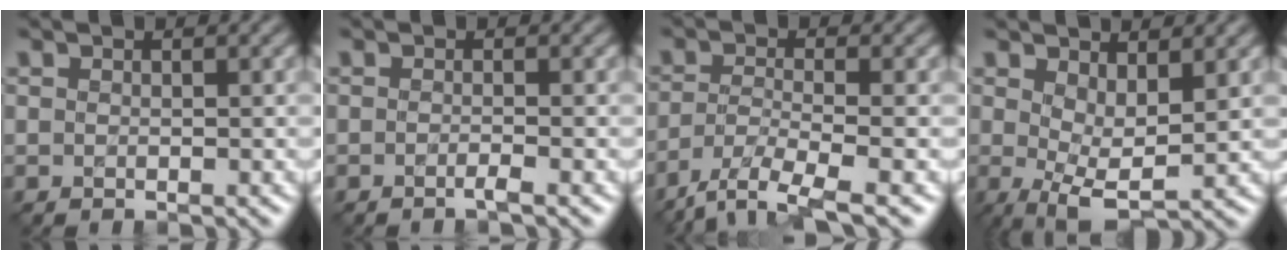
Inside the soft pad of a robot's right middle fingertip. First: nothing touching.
{"total": 1.0, "force": [-0.6, 0.0, 0.9], "torque": [-0.013, -0.003, -0.015]}
{"total": 5.8, "force": [-4.2, 1.2, 3.7], "torque": [-0.076, -0.012, -0.086]}
{"total": 4.9, "force": [0.8, 1.9, 4.4], "torque": [-0.086, -0.010, 0.017]}